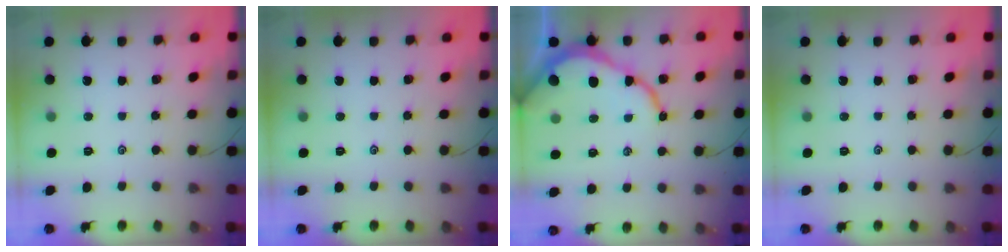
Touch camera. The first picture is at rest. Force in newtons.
{"total": 0.0}
{"total": 9.6, "press": 9.6, "slide": 1.1}
{"total": 0.0}